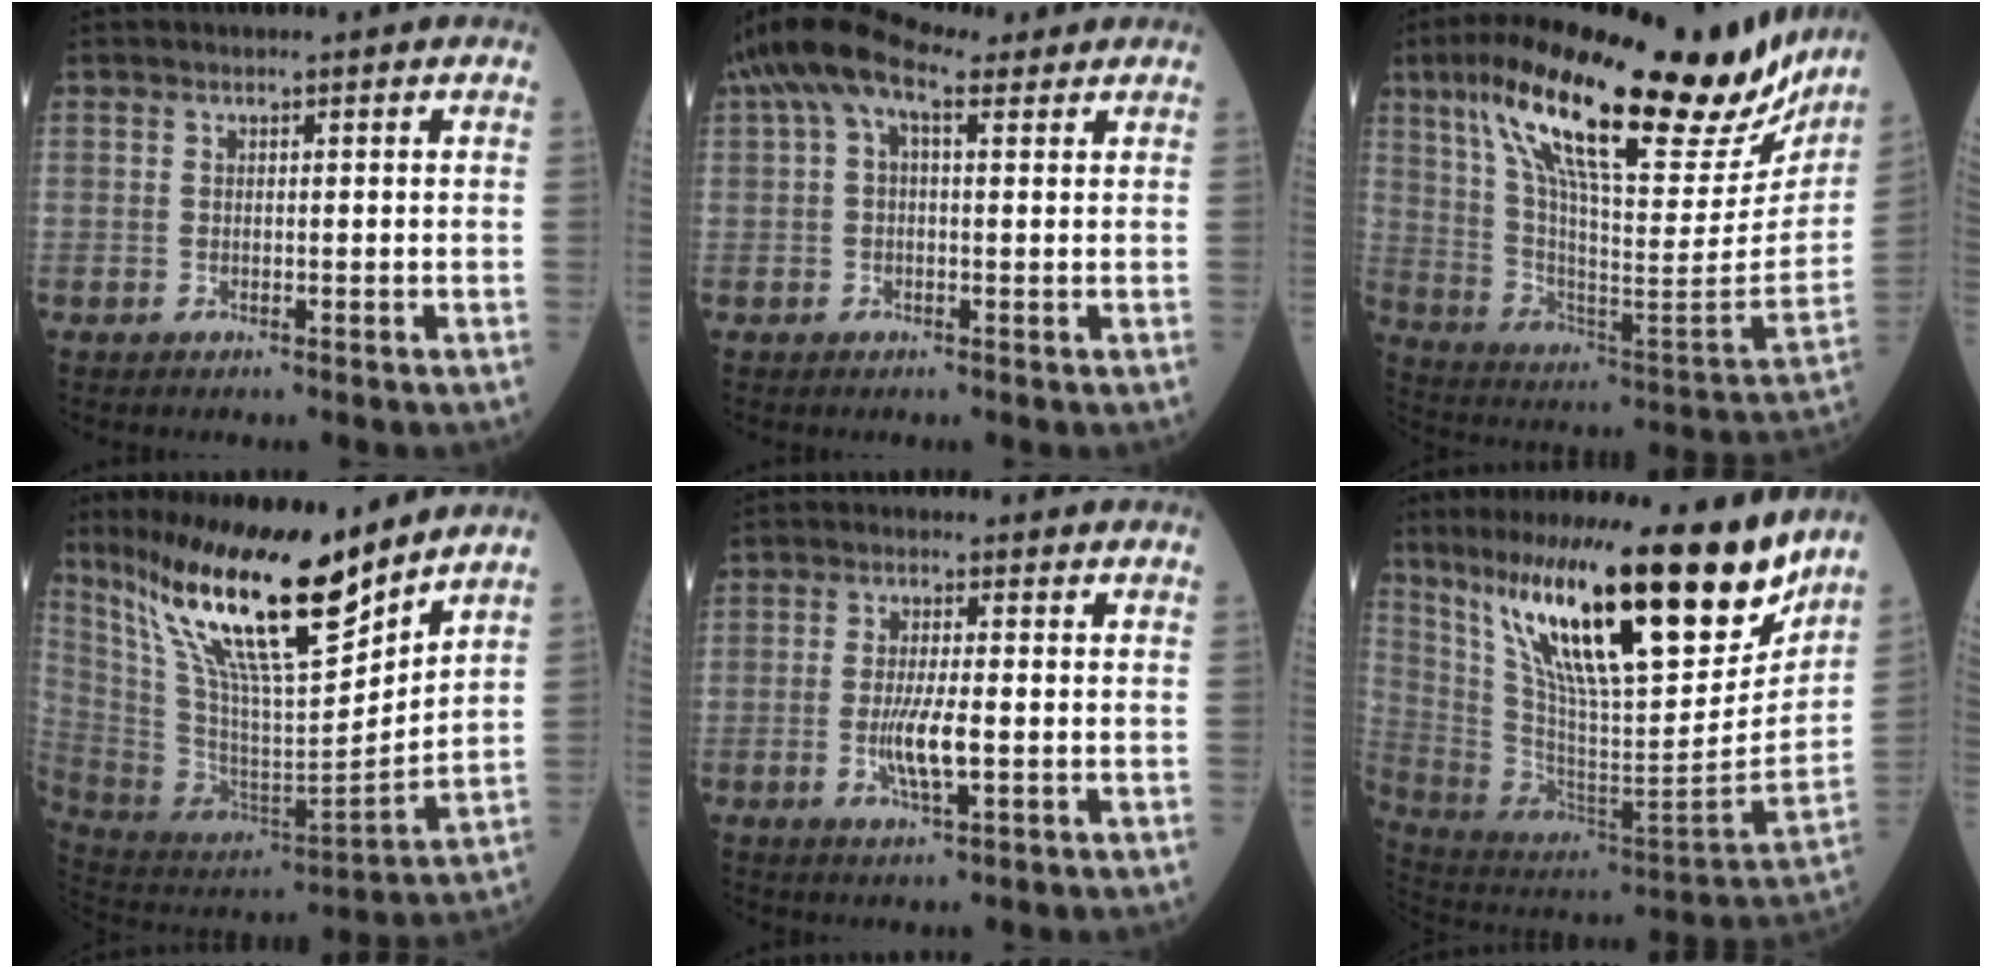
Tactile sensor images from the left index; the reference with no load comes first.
{"total": 7.4, "force": [4.0, 2.9, 5.5], "torque": [-0.120, 0.051, 0.071]}
{"total": 31.2, "force": [22.1, 6.6, 21.0], "torque": [-0.343, 0.012, 0.335]}
{"total": 21.2, "force": [15.6, 2.8, 14.0], "torque": [-0.250, -0.013, 0.288]}
{"total": 5.6, "force": [-1.1, 0.8, 5.4], "torque": [-0.112, -0.010, -0.020]}
{"total": 26.3, "force": [17.7, 3.8, 19.2], "torque": [-0.328, -0.009, 0.305]}